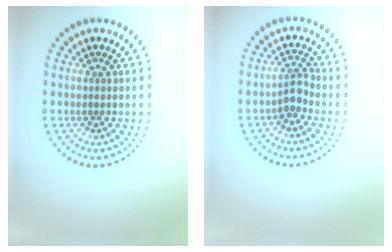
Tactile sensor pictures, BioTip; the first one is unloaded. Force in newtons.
{"total": 2.0, "press": 1.6, "slide": 1.2}